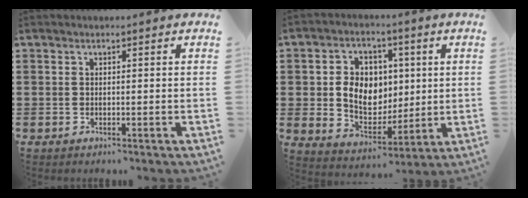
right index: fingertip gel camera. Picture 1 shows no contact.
{"total": 8.5, "force": [0.8, 7.1, 4.6], "torque": [-0.090, 0.015, 0.013]}